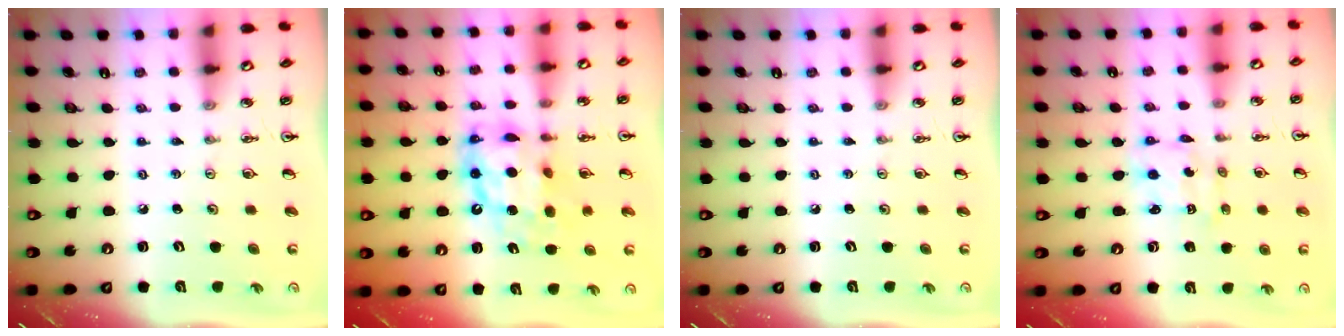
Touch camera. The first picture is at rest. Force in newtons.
{"total": 13.5, "press": 13.4, "slide": 1.2}
{"total": 0.0}
{"total": 2.8, "press": 2.8, "slide": 0.3}